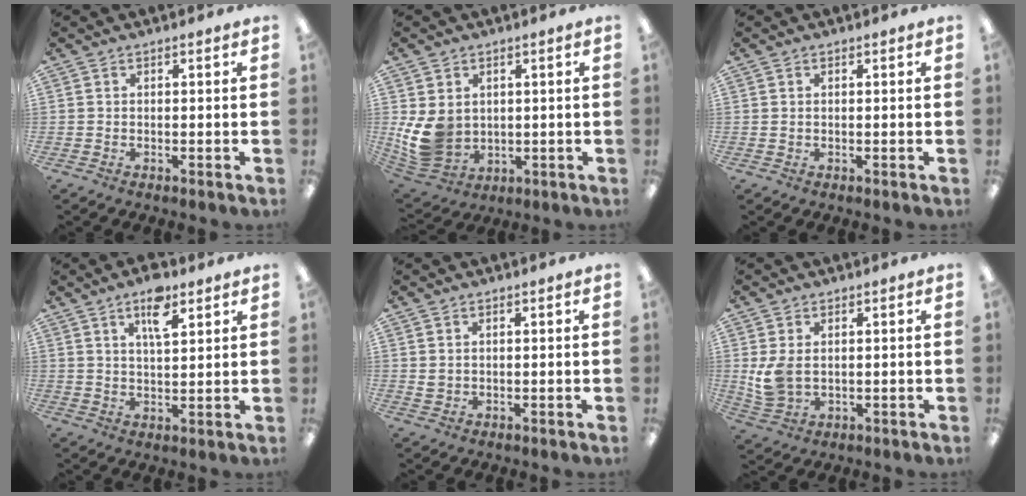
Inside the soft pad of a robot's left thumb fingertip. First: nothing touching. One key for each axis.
{"total": 10.1, "fx": 1.1, "fy": 8.4, "fz": 5.6, "tx": -0.129, "ty": -0.006, "tz": 0.025}
{"total": 0.5, "fx": 0.3, "fy": 0.3, "fz": 0.3, "tx": -0.006, "ty": 0.004, "tz": 0.005}
{"total": 7.7, "fx": 4.6, "fy": 3.0, "fz": 5.4, "tx": -0.085, "ty": -0.013, "tz": 0.074}
{"total": 1.4, "fx": 0.7, "fy": 1.1, "fz": 0.5, "tx": -0.012, "ty": 0.003, "tz": 0.013}
{"total": 6.1, "fx": 1.1, "fy": 4.2, "fz": 4.3, "tx": -0.100, "ty": -0.006, "tz": 0.019}